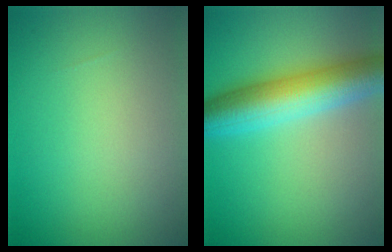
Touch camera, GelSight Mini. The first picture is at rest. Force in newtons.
{"total": 7.3, "press": 7.3, "slide": 0.1}